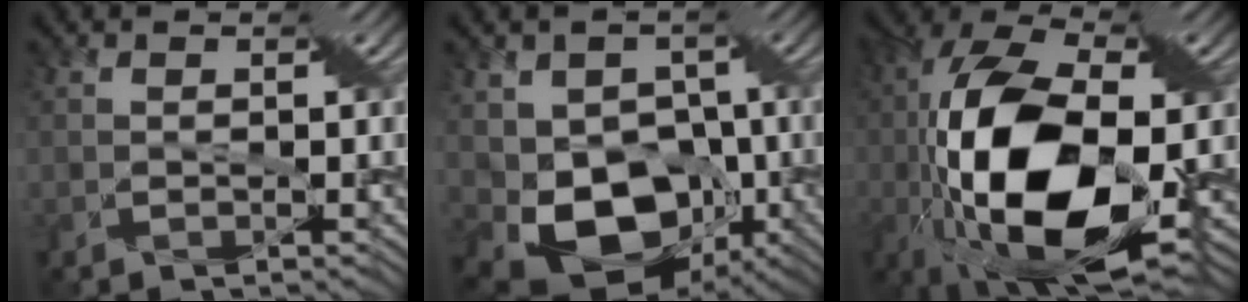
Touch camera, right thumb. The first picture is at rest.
{"total": 12.0, "force": [-3.1, 8.8, 7.6], "torque": [-0.139, -0.029, -0.047]}
{"total": 18.4, "force": [-4.0, 8.3, 15.9], "torque": [-0.352, -0.018, -0.065]}